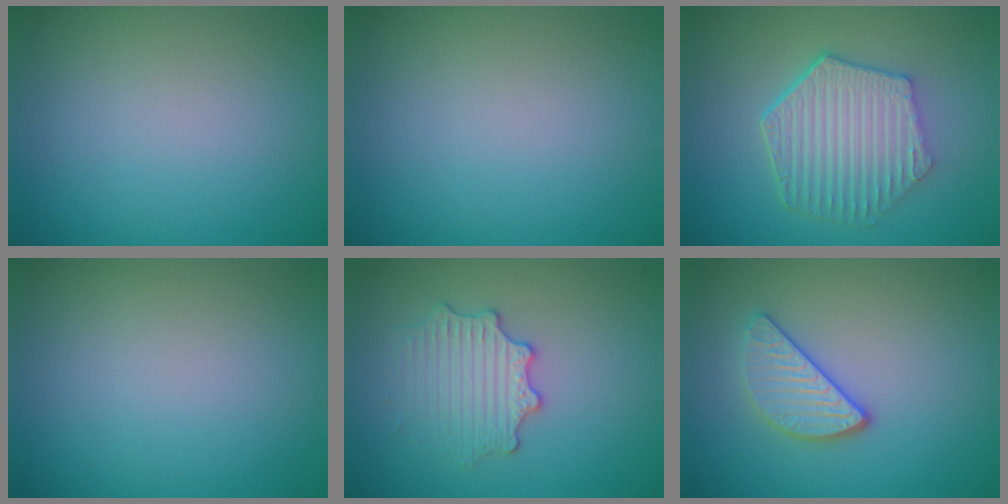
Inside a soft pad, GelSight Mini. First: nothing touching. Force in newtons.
{"total": 0.0}
{"total": 6.3, "press": 4.9, "slide": 3.9}
{"total": 0.0}
{"total": 2.9, "press": 2.8, "slide": 0.9}
{"total": 3.0, "press": 2.6, "slide": 1.3}